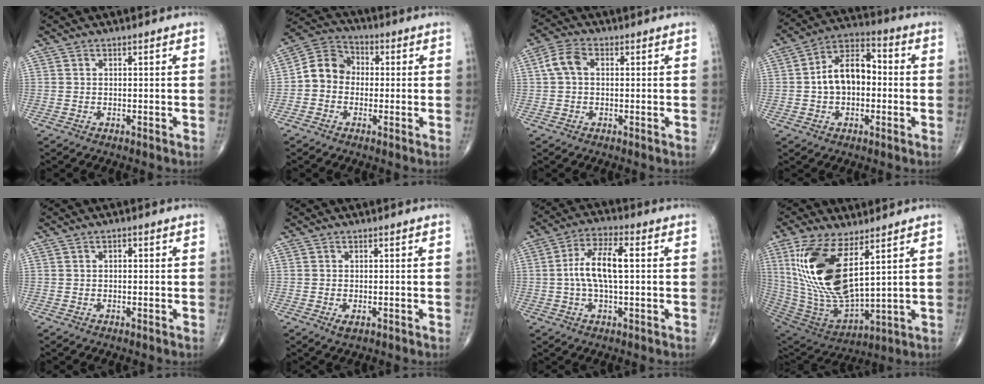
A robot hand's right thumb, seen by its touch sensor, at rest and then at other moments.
{"total": 7.9, "force": [-0.9, 6.8, 4.0], "torque": [-0.053, 0.034, -0.033]}
{"total": 4.9, "force": [0.6, 3.2, 3.6], "torque": [-0.075, 0.017, 0.007]}
{"total": 11.3, "force": [-0.4, 7.3, 8.6], "torque": [-0.129, 0.036, -0.019]}
{"total": 1.0, "force": [0.2, 0.6, 0.8], "torque": [-0.011, 0.003, 0.001]}
{"total": 1.5, "force": [-0.6, 0.7, 1.2], "torque": [-0.024, -0.003, -0.008]}
{"total": 9.5, "force": [0.5, 3.6, 8.8], "torque": [-0.182, 0.021, 0.003]}
{"total": 20.5, "force": [7.3, 8.3, 17.3], "torque": [-0.354, -0.039, 0.156]}